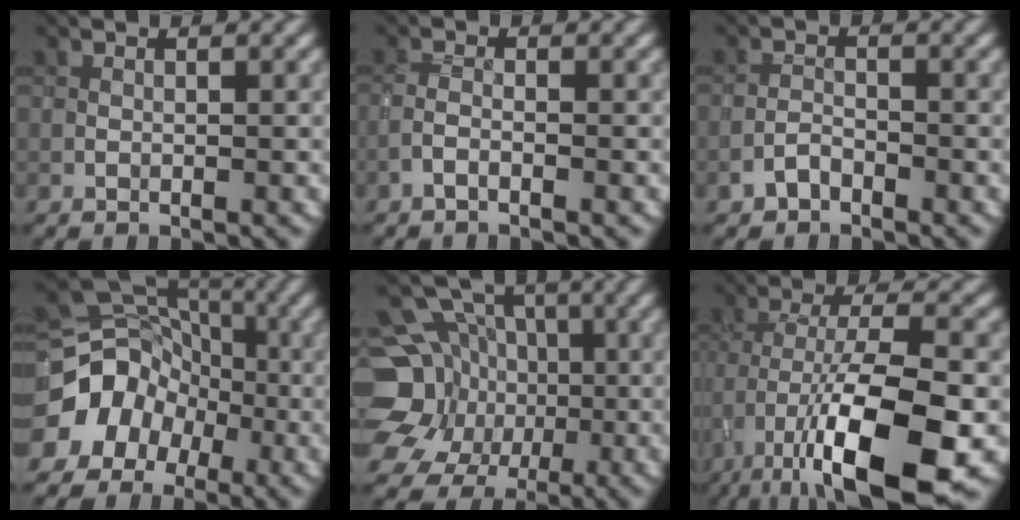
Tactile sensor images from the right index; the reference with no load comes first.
{"total": 1.2, "force": [-0.9, 0.2, 0.8], "torque": [-0.017, 0.002, -0.021]}
{"total": 1.2, "force": [-1.0, 0.6, 0.4], "torque": [-0.004, 0.007, -0.021]}
{"total": 10.2, "force": [-4.0, 8.9, 3.1], "torque": [-0.036, -0.017, -0.086]}
{"total": 12.7, "force": [-1.4, 11.5, 5.3], "torque": [-0.139, 0.012, -0.041]}
{"total": 14.3, "force": [-6.5, 4.8, 11.7], "torque": [-0.209, -0.009, -0.110]}